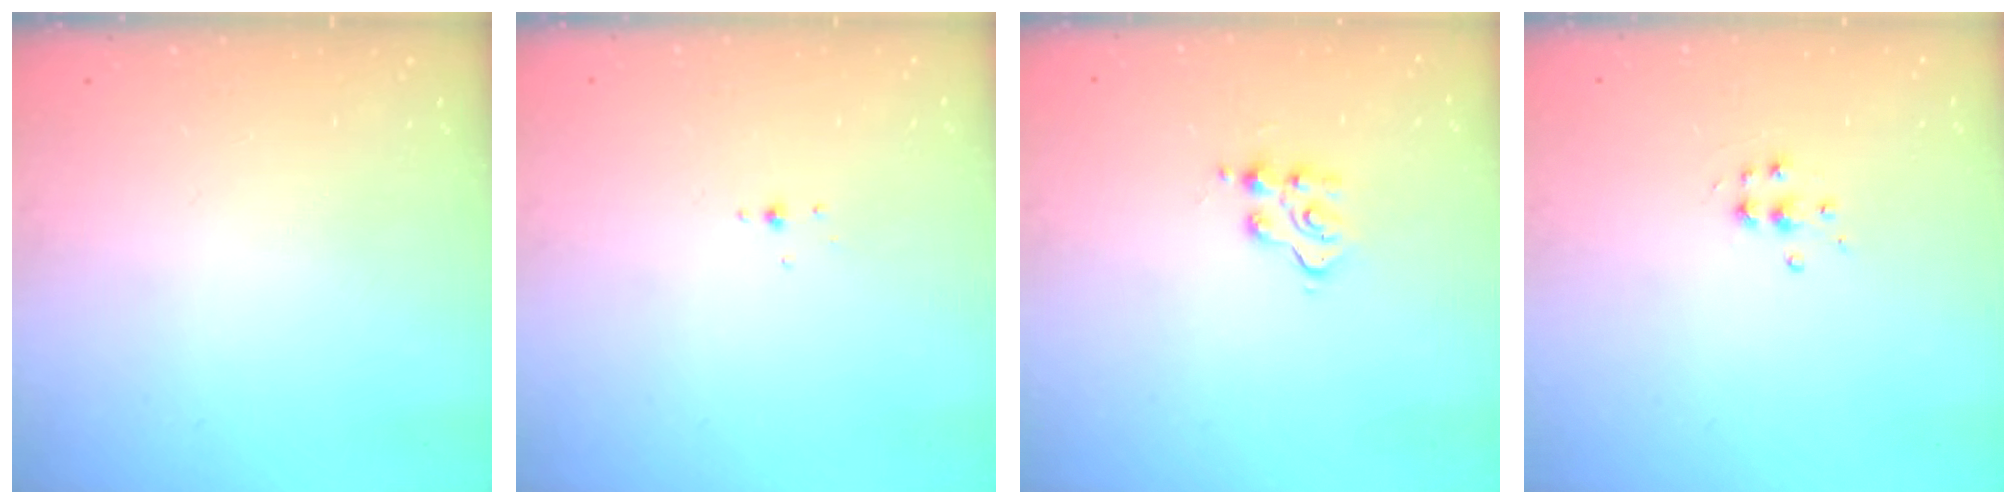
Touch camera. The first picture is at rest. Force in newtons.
{"total": 3.0, "press": 2.9, "slide": 0.8}
{"total": 5.0, "press": 5.0, "slide": 0.5}
{"total": 5.3, "press": 5.3, "slide": 0.5}